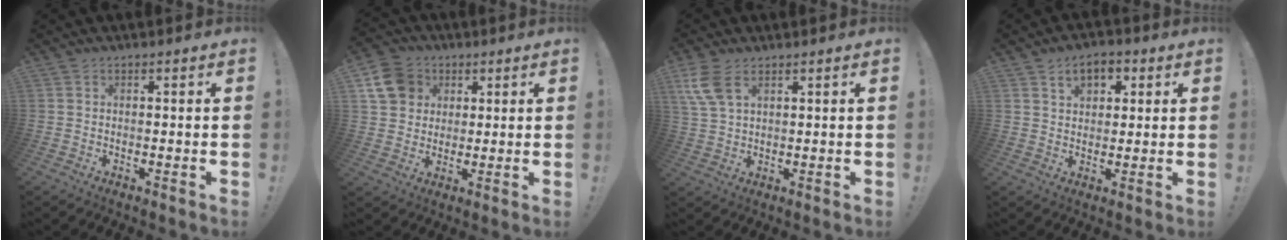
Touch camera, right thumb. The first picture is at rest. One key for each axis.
{"total": 11.5, "fx": 4.1, "fy": 9.9, "fz": 4.2, "tx": -0.064, "ty": -0.013, "tz": 0.085}
{"total": 7.6, "fx": 4.0, "fy": 3.9, "fz": 5.1, "tx": -0.109, "ty": -0.012, "tz": 0.078}
{"total": 6.9, "fx": 3.0, "fy": 4.8, "fz": 4.0, "tx": -0.049, "ty": -0.003, "tz": 0.051}